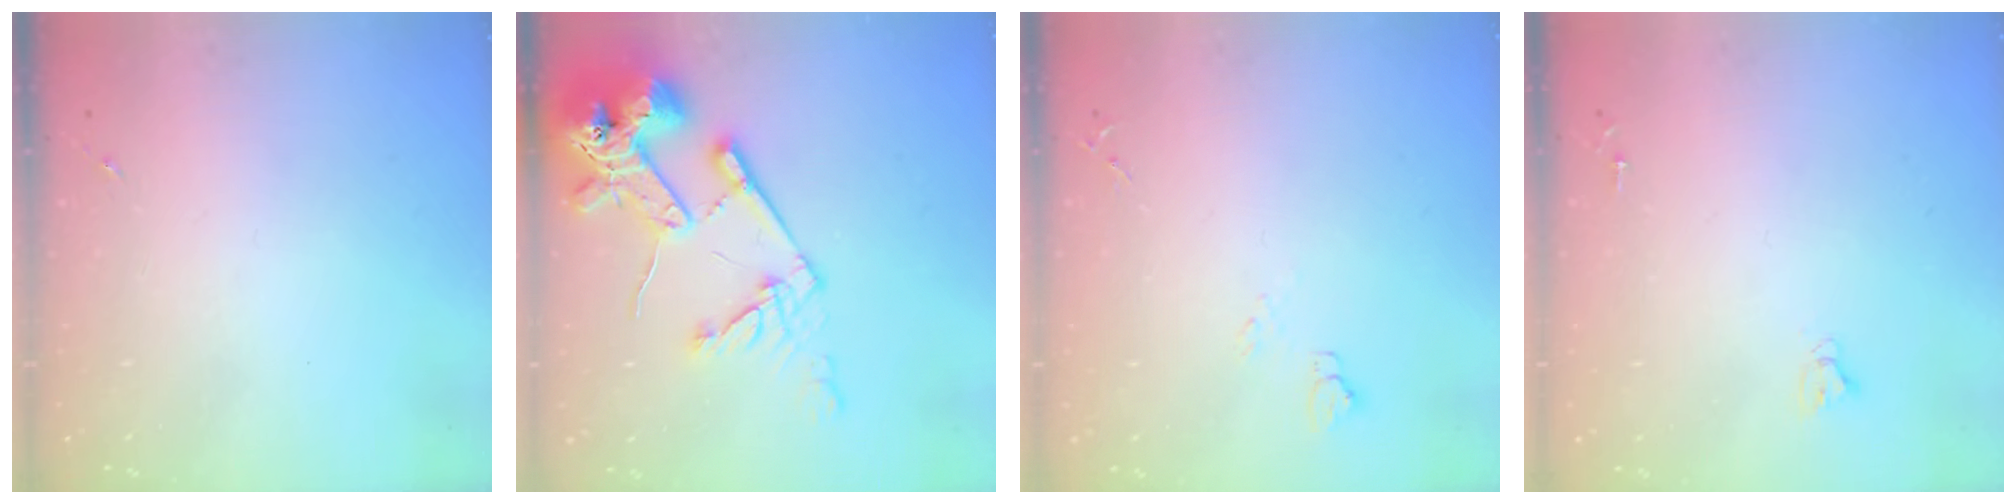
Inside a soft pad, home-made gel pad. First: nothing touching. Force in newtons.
{"total": 22.8, "press": 22.6, "slide": 2.9}
{"total": 5.8, "press": 5.8, "slide": 0.8}
{"total": 2.5, "press": 2.5, "slide": 0.2}